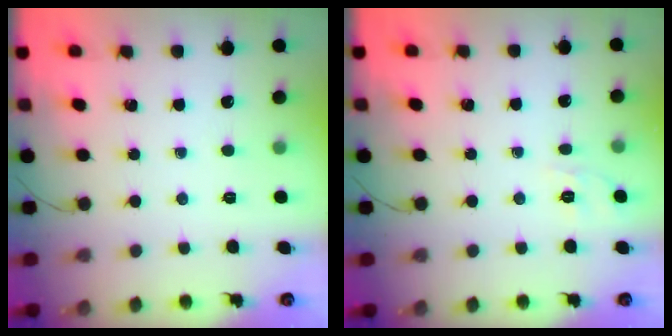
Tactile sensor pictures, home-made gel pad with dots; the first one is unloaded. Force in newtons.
{"total": 1.7, "press": 0.0, "slide": 1.7}